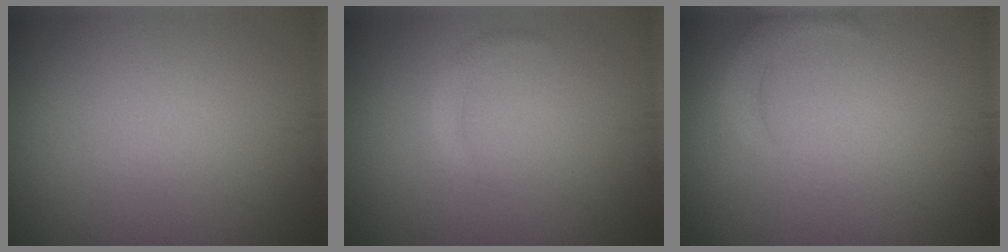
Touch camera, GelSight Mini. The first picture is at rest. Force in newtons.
{"total": 1.0, "press": 1.0, "slide": 0.0}
{"total": 2.1, "press": 2.1, "slide": 0.2}